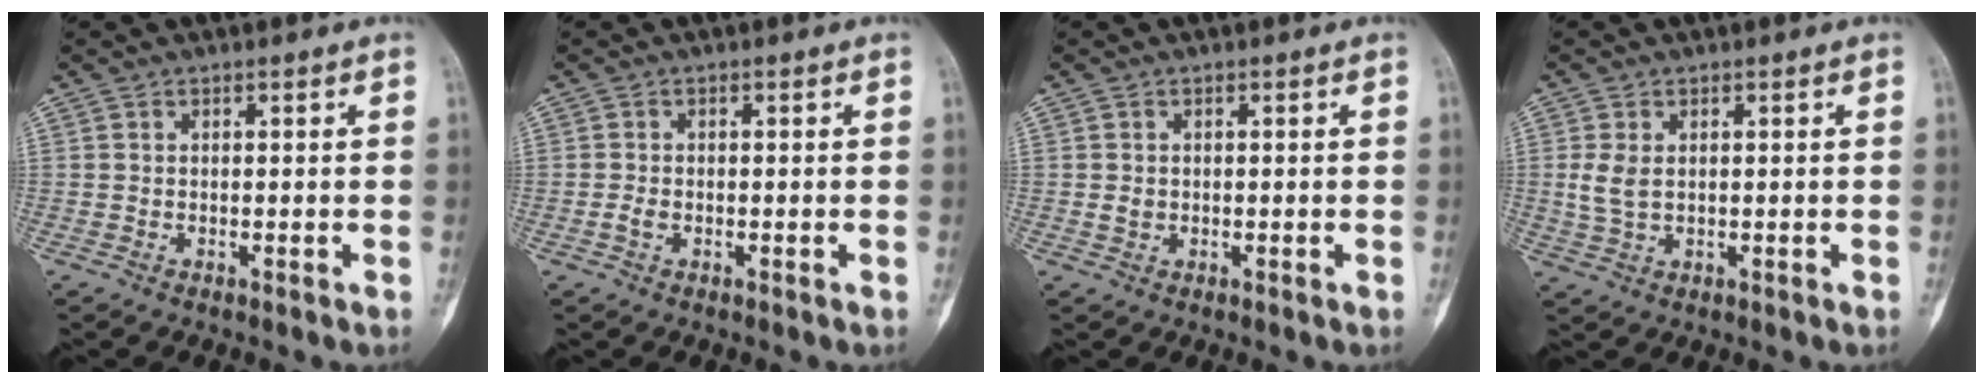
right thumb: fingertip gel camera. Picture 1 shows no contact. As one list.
[{"total": 1.3, "force": [-0.5, 0.8, 0.9], "torque": [-0.022, 0.001, -0.011]}, {"total": 1.3, "force": [0.0, 1.1, 0.7], "torque": [-0.010, 0.001, 0.003]}, {"total": 3.7, "force": [0.5, 2.3, 2.9], "torque": [-0.066, -0.001, 0.014]}]